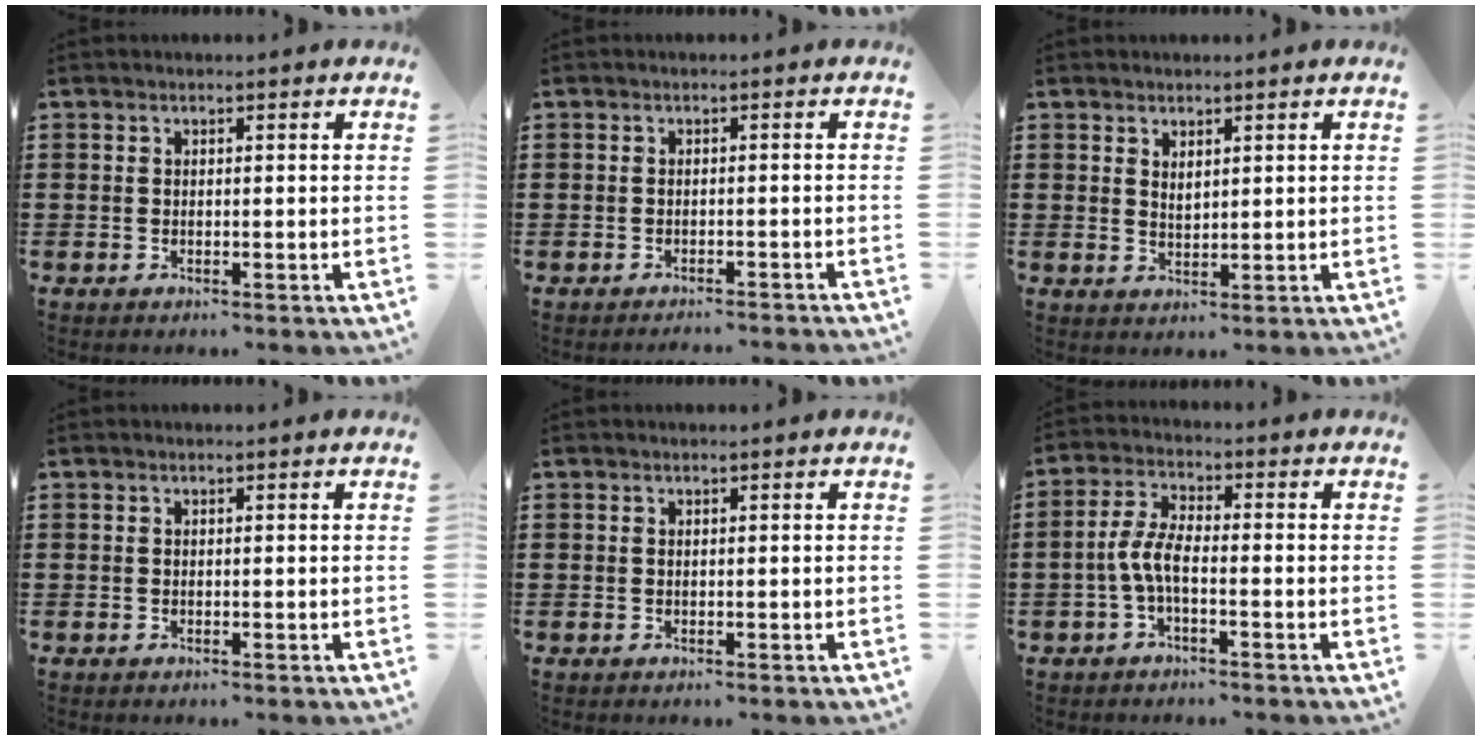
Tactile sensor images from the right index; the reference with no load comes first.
{"total": 1.2, "force": [-1.2, -0.1, -0.1], "torque": [-0.001, 0.001, -0.025]}
{"total": 1.6, "force": [1.3, 0.7, 0.8], "torque": [-0.016, 0.004, 0.023]}
{"total": 0.0}
{"total": 0.0}
{"total": 5.1, "force": [-1.6, 1.6, 4.5], "torque": [-0.108, -0.004, -0.037]}